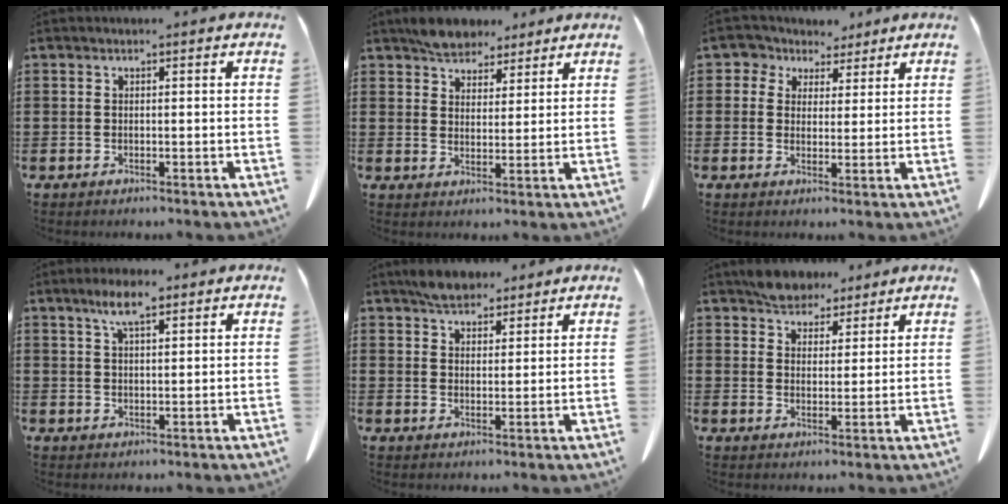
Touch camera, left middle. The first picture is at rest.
{"total": 5.5, "force": [4.9, 2.4, 1.0], "torque": [-0.037, -0.003, 0.096]}
{"total": 4.4, "force": [3.0, 3.1, 0.2], "torque": [-0.030, -0.003, 0.054]}
{"total": 5.2, "force": [3.2, 1.3, 3.8], "torque": [-0.082, 0.002, 0.057]}
{"total": 5.0, "force": [4.4, 1.9, 1.4], "torque": [-0.039, -0.002, 0.085]}
{"total": 5.0, "force": [4.5, 2.1, 0.3], "torque": [-0.025, -0.006, 0.088]}